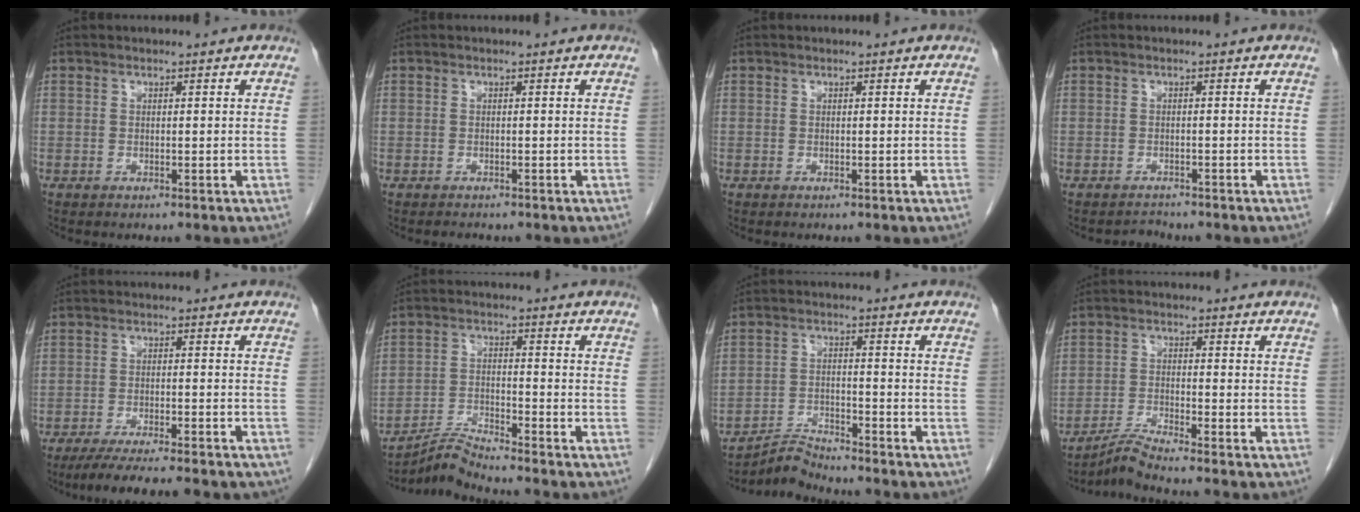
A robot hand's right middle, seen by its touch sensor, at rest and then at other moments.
{"total": 0.9, "force": [-0.8, 0.3, 0.1], "torque": [-0.008, -0.002, -0.012]}
{"total": 0.0}
{"total": 1.2, "force": [-1.1, 0.2, -0.5], "torque": [0.008, -0.006, -0.018]}
{"total": 11.7, "force": [-9.9, 1.3, 6.1], "torque": [-0.083, -0.016, -0.140]}
{"total": 5.1, "force": [-4.9, -1.5, 0.3], "torque": [-0.015, -0.013, -0.092]}
{"total": 4.5, "force": [-4.4, -0.6, -0.7], "torque": [0.009, -0.009, -0.079]}
{"total": 4.3, "force": [-3.8, -1.6, 0.9], "torque": [-0.025, -0.022, -0.076]}